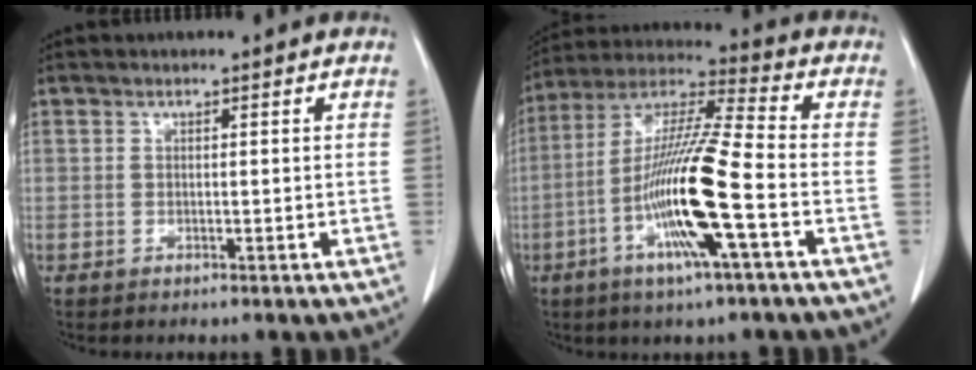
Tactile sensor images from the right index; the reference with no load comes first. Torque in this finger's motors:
{"motor_torque": [2.14, 0.00, 1.05, 0.21]}